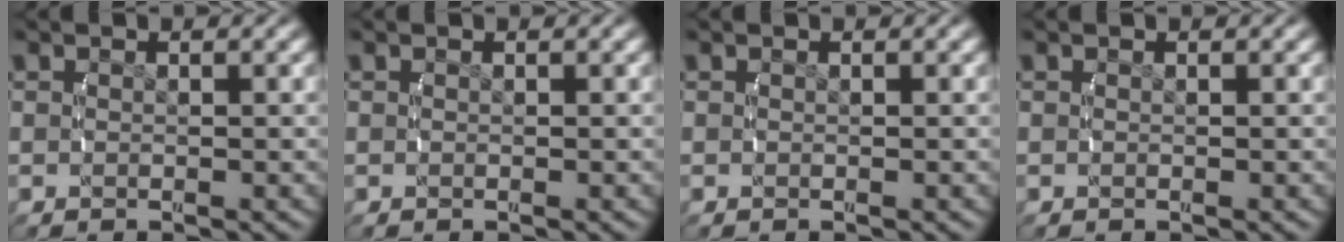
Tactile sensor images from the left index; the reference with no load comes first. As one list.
[{"total": 0.0}, {"total": 0.0}, {"total": 0.0}]